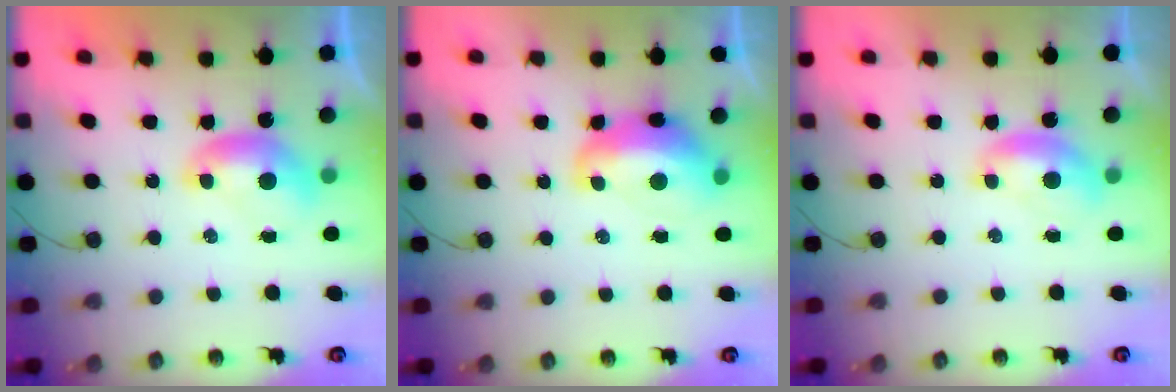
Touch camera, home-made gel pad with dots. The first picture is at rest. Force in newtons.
{"total": 5.9, "press": 5.7, "slide": 1.3}
{"total": 1.1, "press": 0.8, "slide": 0.8}